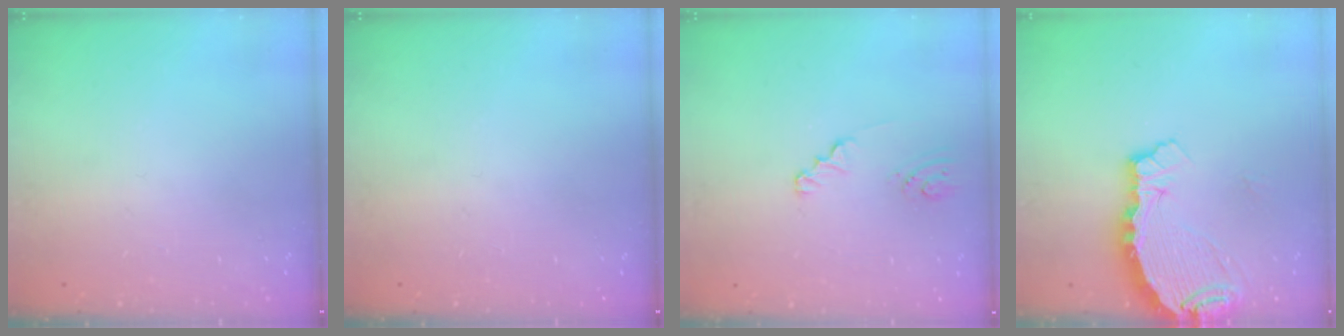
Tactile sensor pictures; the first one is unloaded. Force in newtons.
{"total": 0.0}
{"total": 2.1, "press": 2.1, "slide": 0.2}
{"total": 6.7, "press": 6.7, "slide": 0.7}